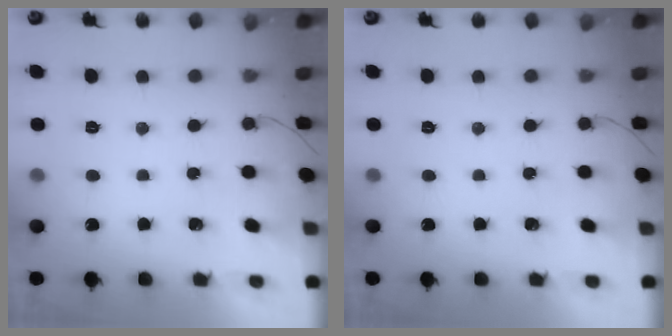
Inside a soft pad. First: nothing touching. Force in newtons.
{"total": 0.0}